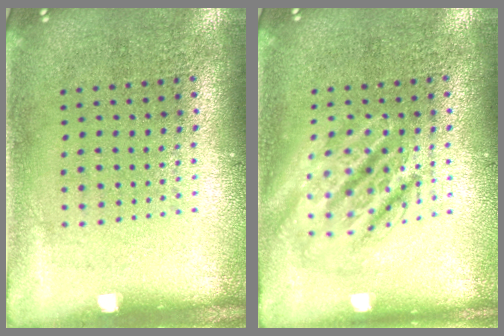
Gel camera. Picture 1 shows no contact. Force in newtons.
{"total": 2.7, "press": 2.7, "slide": 0.3}